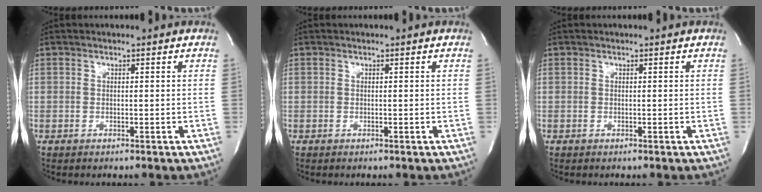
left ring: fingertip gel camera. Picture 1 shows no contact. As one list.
[{"total": 0.0}, {"total": 0.0}]